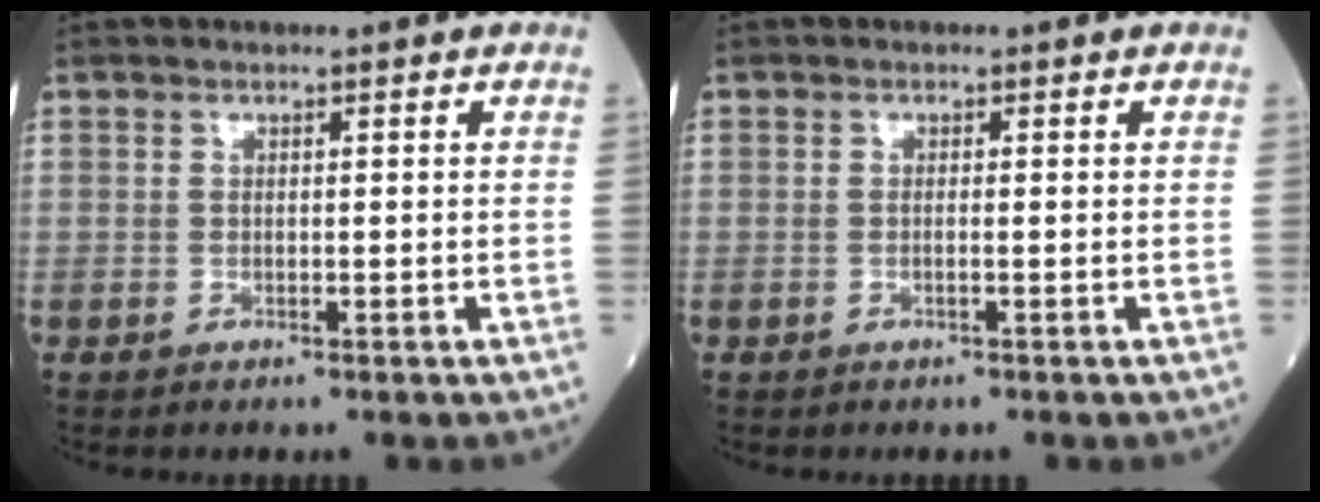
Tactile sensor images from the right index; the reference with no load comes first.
{"total": 0.6, "force": [-0.1, -0.1, 0.6], "torque": [-0.013, 0.000, -0.004]}